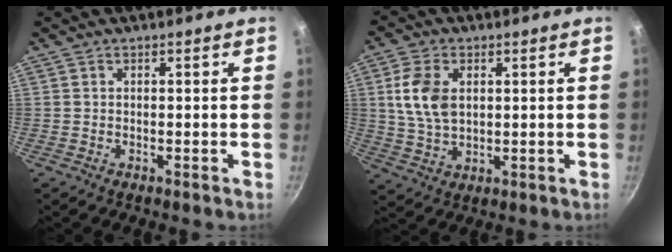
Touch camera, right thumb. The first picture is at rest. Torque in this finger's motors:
{"motor_torque": [0.34, 0.18, 1.08, 0.36, 0.26]}